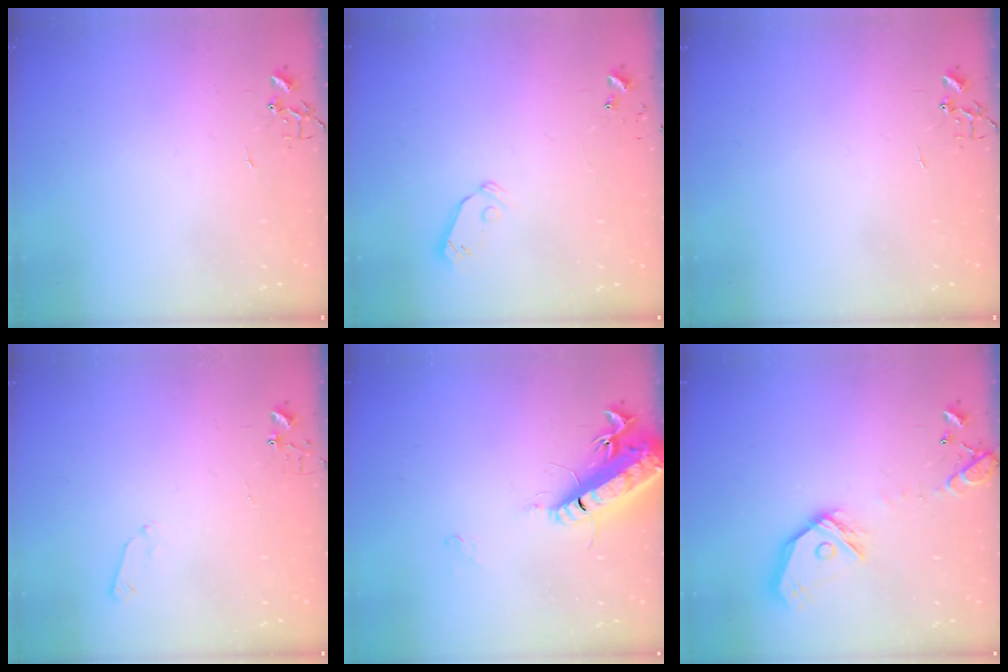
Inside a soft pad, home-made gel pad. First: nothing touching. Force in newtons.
{"total": 5.4, "press": 5.3, "slide": 0.9}
{"total": 0.0}
{"total": 3.4, "press": 3.4, "slide": 0.5}
{"total": 17.2, "press": 16.5, "slide": 4.6}
{"total": 16.5, "press": 16.3, "slide": 2.4}